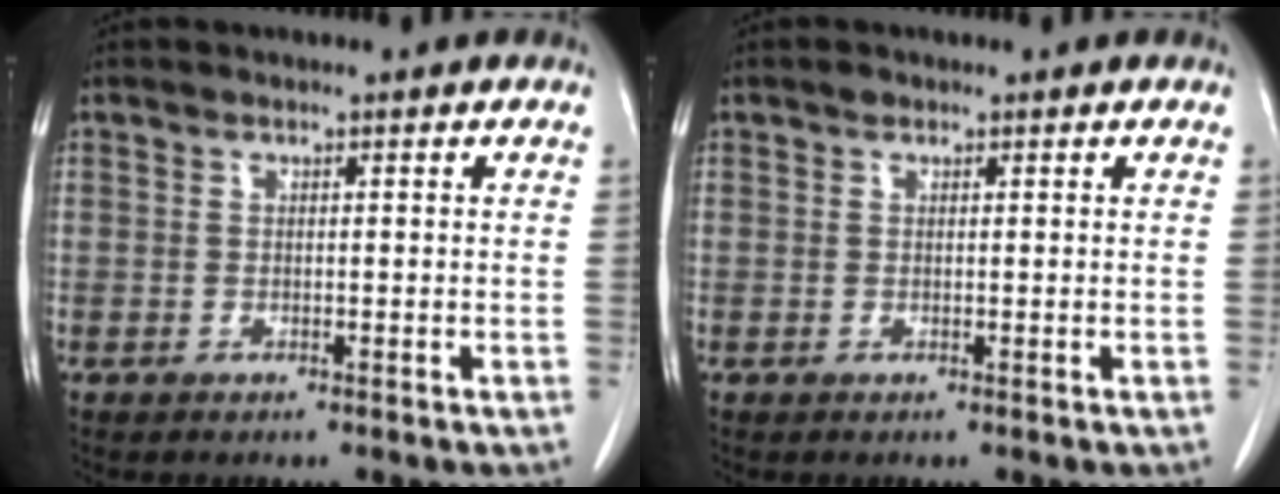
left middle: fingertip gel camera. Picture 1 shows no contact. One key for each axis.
{"total": 0.5, "fx": 0.4, "fy": 0.3, "fz": 0.2, "tx": -0.005, "ty": 0.001, "tz": 0.006}